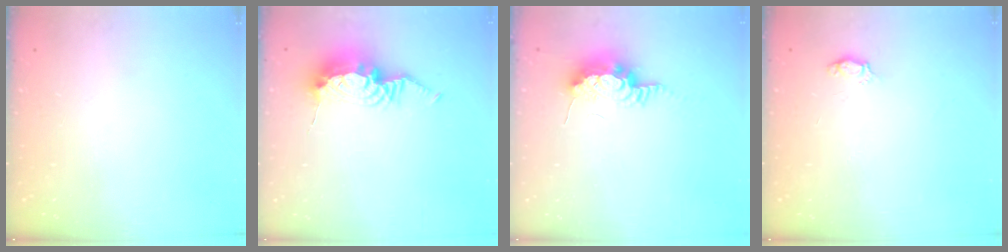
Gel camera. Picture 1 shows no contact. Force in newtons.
{"total": 11.6, "press": 11.6, "slide": 1.0}
{"total": 14.5, "press": 11.0, "slide": 9.4}
{"total": 3.0, "press": 2.9, "slide": 0.4}